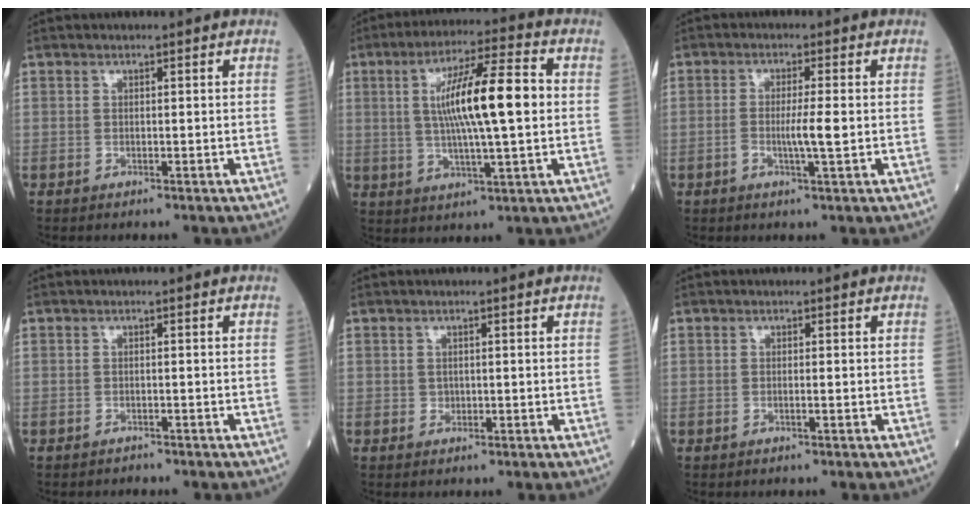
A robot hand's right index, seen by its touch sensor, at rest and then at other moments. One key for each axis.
{"total": 13.4, "fx": 1.3, "fy": 1.2, "fz": 13.3, "tx": -0.233, "ty": 0.014, "tz": 0.020}
{"total": 3.6, "fx": -0.6, "fy": -0.2, "fz": 3.5, "tx": -0.065, "ty": -0.004, "tz": -0.012}
{"total": 1.0, "fx": -0.9, "fy": 0.3, "fz": 0.0, "tx": -0.005, "ty": 0.000, "tz": -0.018}
{"total": 0.6, "fx": -0.1, "fy": 0.6, "fz": 0.1, "tx": 0.000, "ty": 0.002, "tz": -0.002}
{"total": 0.0}